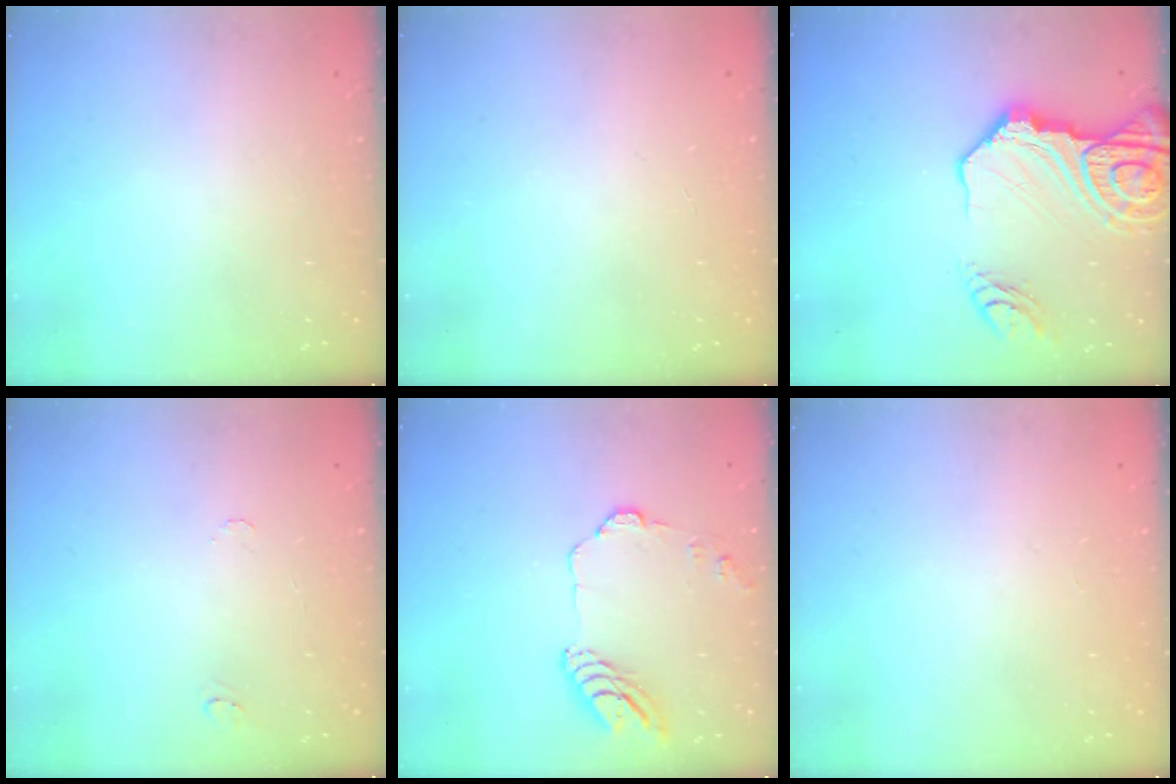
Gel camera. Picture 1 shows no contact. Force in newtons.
{"total": 0.0}
{"total": 19.6, "press": 19.5, "slide": 2.2}
{"total": 4.9, "press": 4.9, "slide": 0.5}
{"total": 11.6, "press": 11.6, "slide": 0.8}
{"total": 0.0}